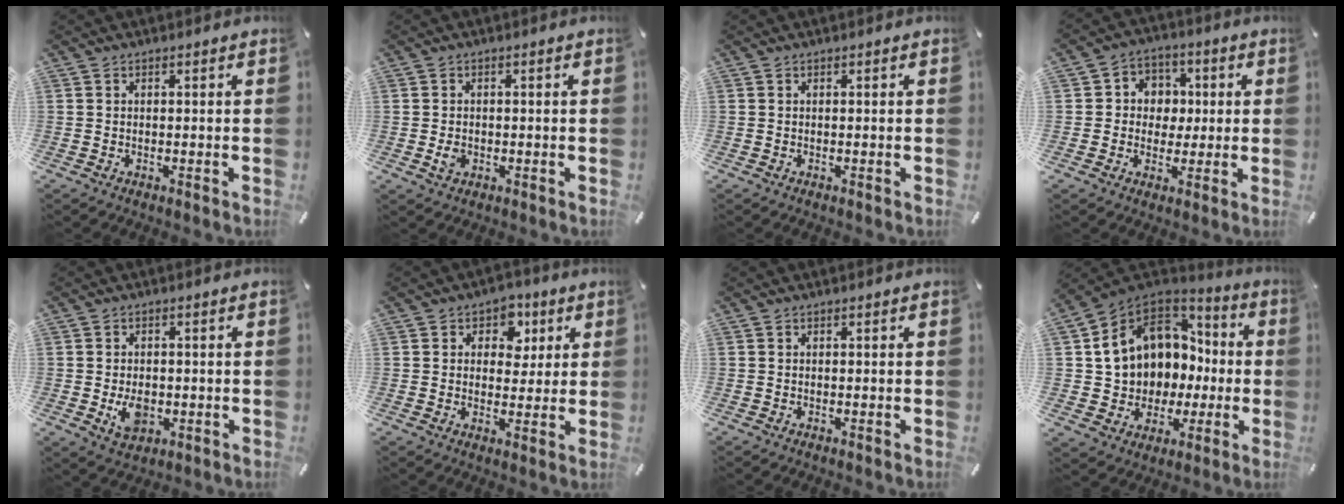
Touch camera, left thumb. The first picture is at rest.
{"total": 2.0, "force": [-0.4, 1.6, 1.2], "torque": [-0.028, 0.002, -0.009]}
{"total": 0.0}
{"total": 6.6, "force": [-0.5, 6.4, 1.5], "torque": [-0.022, 0.008, -0.013]}
{"total": 5.6, "force": [-1.0, 4.0, 3.8], "torque": [-0.068, -0.005, -0.020]}
{"total": 6.6, "force": [1.8, 5.8, 2.5], "torque": [-0.020, -0.006, 0.025]}
{"total": 0.0}
{"total": 11.2, "force": [2.9, 10.4, 3.2], "torque": [-0.075, -0.029, 0.068]}